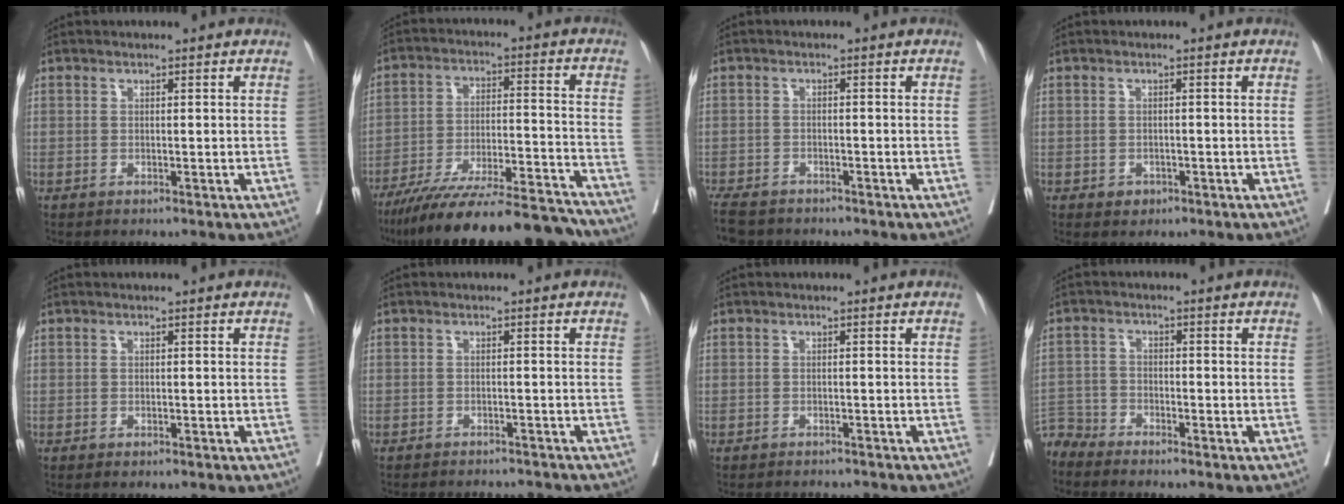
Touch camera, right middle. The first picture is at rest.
{"total": 22.9, "force": [-20.5, 2.0, 10.0], "torque": [-0.133, -0.018, -0.309]}
{"total": 7.3, "force": [-6.1, 2.9, 2.8], "torque": [-0.058, -0.012, -0.096]}
{"total": 1.5, "force": [-0.8, 1.2, 0.5], "torque": [-0.009, 0.002, -0.007]}
{"total": 0.9, "force": [-0.7, 0.3, 0.5], "torque": [-0.011, -0.002, -0.008]}
{"total": 5.0, "force": [-5.0, 0.4, 0.4], "torque": [-0.004, -0.005, -0.063]}
{"total": 2.7, "force": [-2.7, 0.0, 0.0], "torque": [0.004, -0.009, -0.038]}
{"total": 4.4, "force": [-4.3, 0.6, -0.4], "torque": [0.012, -0.007, -0.085]}